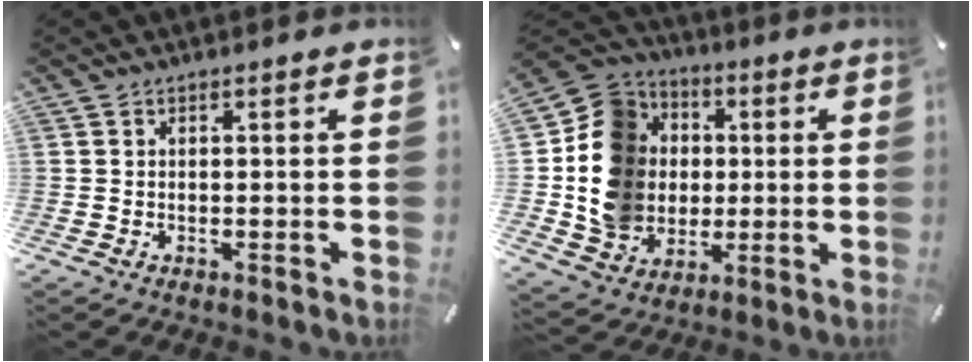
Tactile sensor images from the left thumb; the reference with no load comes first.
{"total": 15.9, "force": [-0.4, 14.8, 5.8], "torque": [-0.115, 0.015, -0.001]}